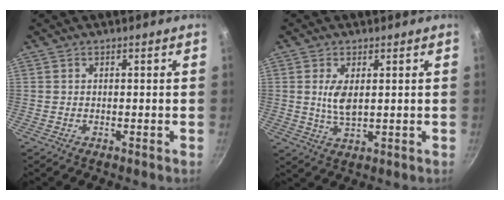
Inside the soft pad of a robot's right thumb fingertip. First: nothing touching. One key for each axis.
{"total": 4.8, "fx": 0.9, "fy": 2.2, "fz": 4.2, "tx": -0.084, "ty": -0.012, "tz": 0.024}